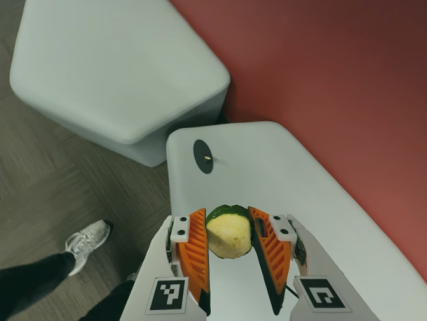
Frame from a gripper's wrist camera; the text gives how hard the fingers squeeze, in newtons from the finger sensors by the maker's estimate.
{"total": 11.7, "left": 12.2, "right": 11.2}